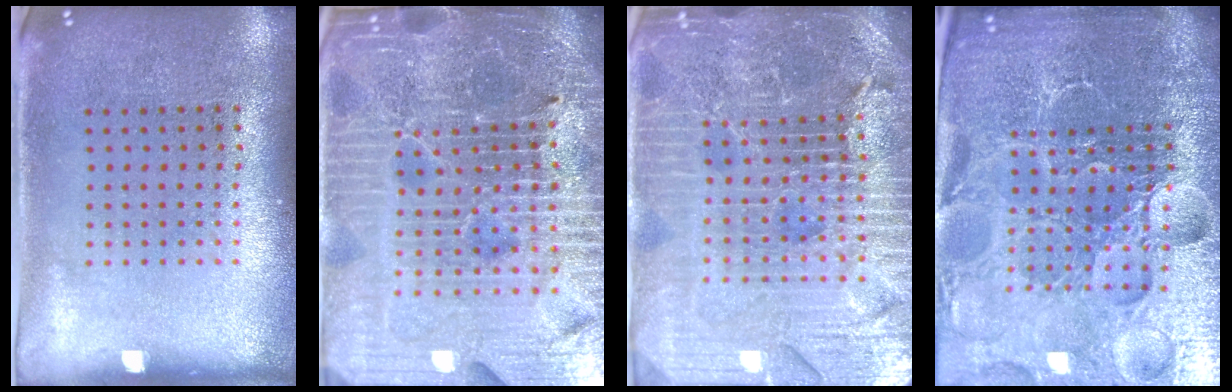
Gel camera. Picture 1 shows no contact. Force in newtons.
{"total": 7.1, "press": 6.2, "slide": 3.5}
{"total": 5.8, "press": 5.1, "slide": 2.6}
{"total": 6.5, "press": 5.9, "slide": 2.9}